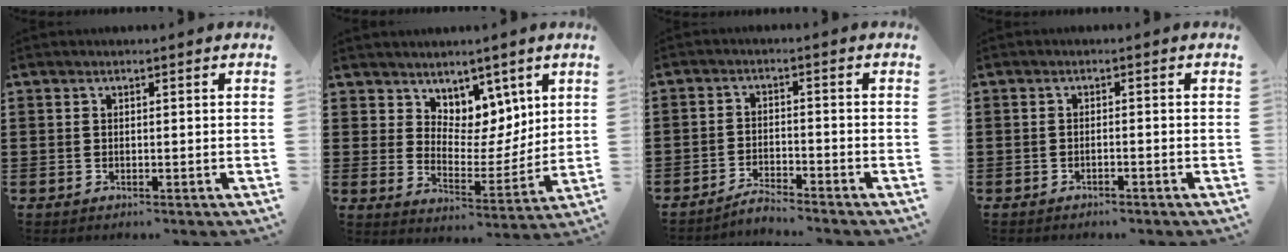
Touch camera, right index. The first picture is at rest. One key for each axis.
{"total": 7.0, "fx": 5.3, "fy": 4.6, "fz": 0.1, "tx": -0.029, "ty": -0.043, "tz": 0.100}
{"total": 3.0, "fx": -3.0, "fy": 0.0, "fz": 0.2, "tx": -0.008, "ty": 0.003, "tz": -0.062}
{"total": 0.9, "fx": -0.8, "fy": -0.1, "fz": 0.4, "tx": -0.011, "ty": -0.004, "tz": -0.014}